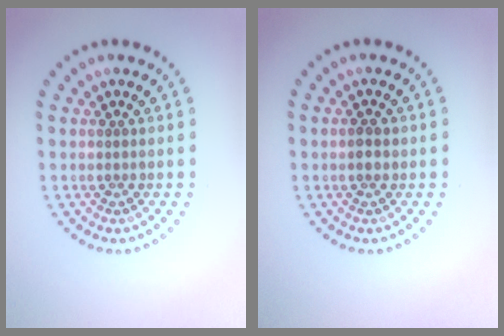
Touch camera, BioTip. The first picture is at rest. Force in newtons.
{"total": 1.4, "press": 1.4, "slide": 0.1}